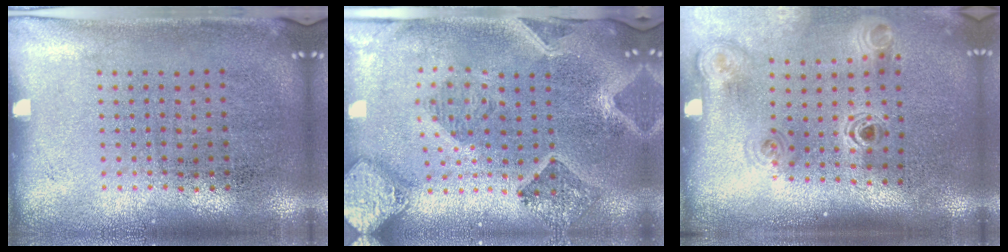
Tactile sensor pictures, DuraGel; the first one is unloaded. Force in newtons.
{"total": 2.3, "press": 2.1, "slide": 1.0}
{"total": 1.3, "press": 1.2, "slide": 0.5}